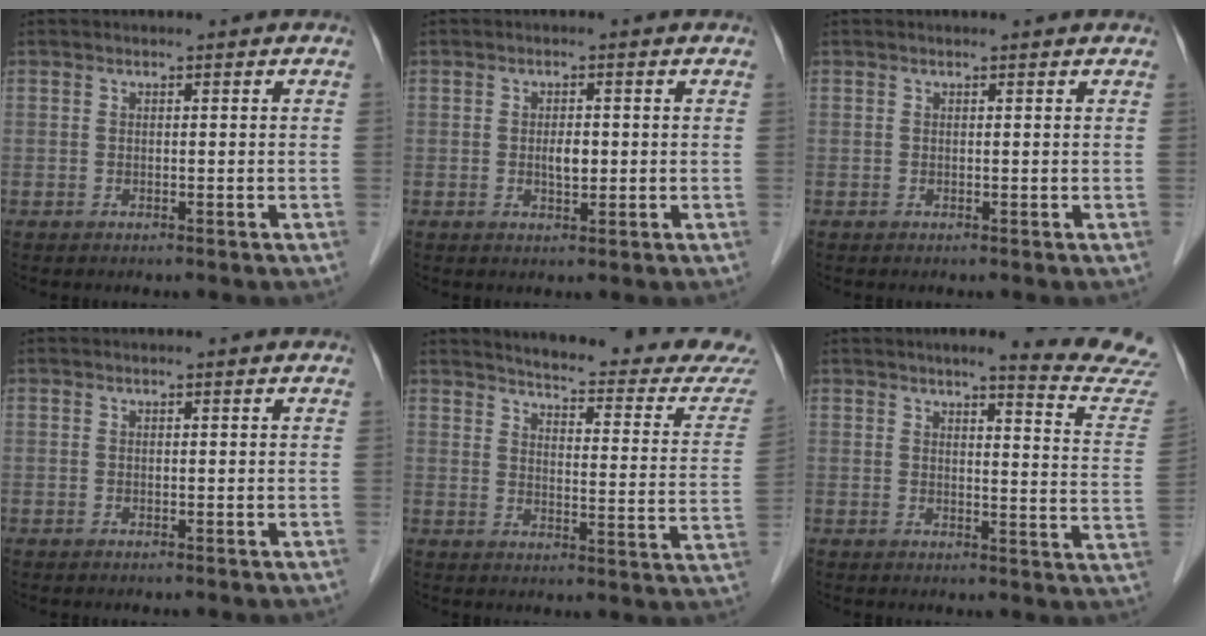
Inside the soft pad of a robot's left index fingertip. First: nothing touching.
{"total": 2.3, "force": [-0.1, 1.0, 2.0], "torque": [-0.038, 0.000, 0.000]}
{"total": 0.9, "force": [0.9, 0.0, 0.1], "torque": [-0.010, 0.004, 0.007]}
{"total": 0.0}
{"total": 20.9, "force": [19.9, 1.0, 6.0], "torque": [-0.079, -0.096, 0.227]}
{"total": 12.8, "force": [12.2, -1.1, 3.5], "torque": [-0.035, -0.087, 0.122]}